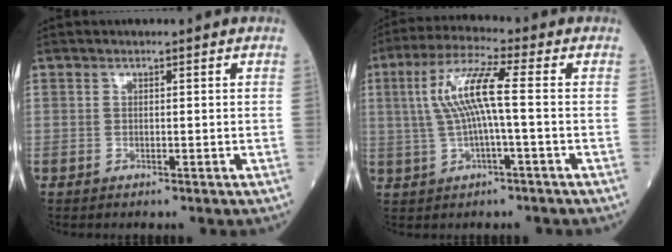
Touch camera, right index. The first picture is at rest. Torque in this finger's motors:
{"motor_torque": [0.32, -0.03, 0.25, 0.20]}